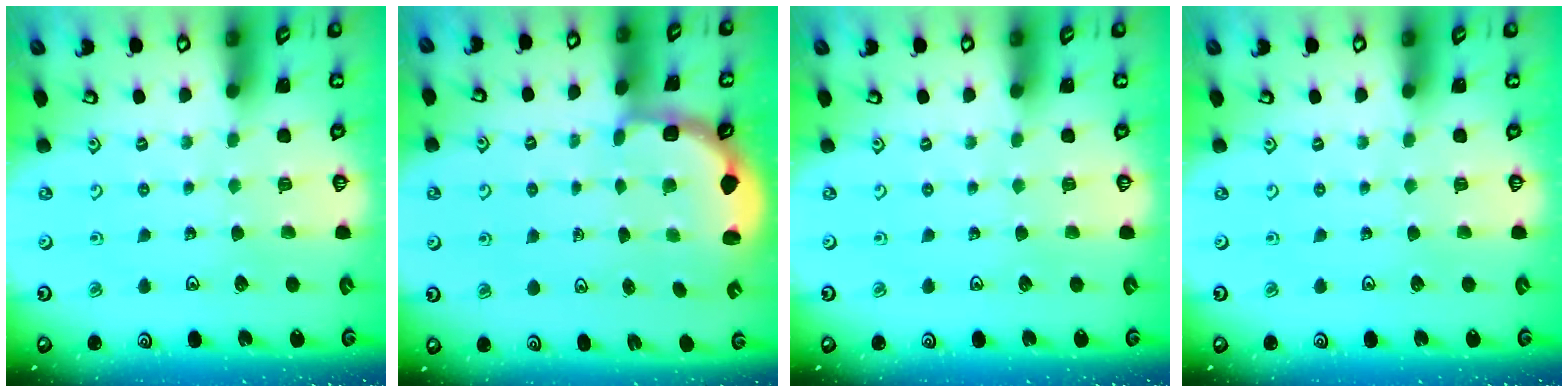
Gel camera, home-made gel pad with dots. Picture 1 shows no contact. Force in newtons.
{"total": 2.8, "press": 2.2, "slide": 1.7}
{"total": 0.0}
{"total": 0.0}